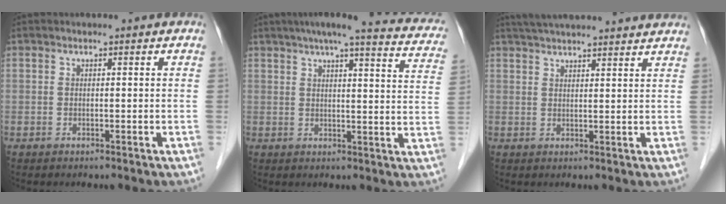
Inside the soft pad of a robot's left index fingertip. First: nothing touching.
{"total": 21.0, "force": [17.3, 2.7, 11.5], "torque": [-0.153, 0.008, 0.193]}
{"total": 16.2, "force": [14.8, 1.3, 6.5], "torque": [-0.102, 0.044, 0.200]}